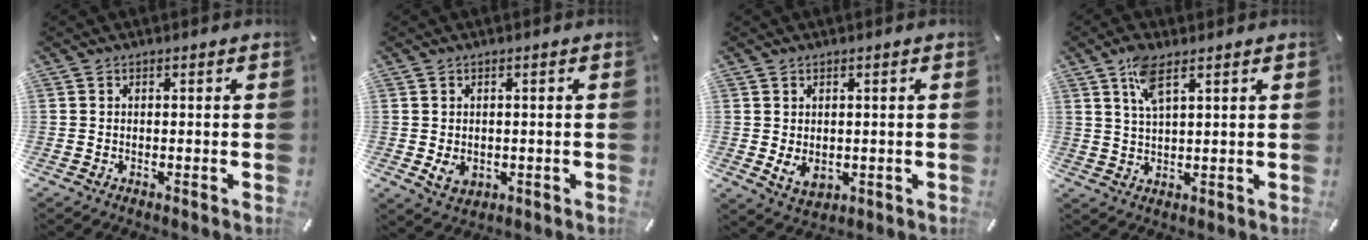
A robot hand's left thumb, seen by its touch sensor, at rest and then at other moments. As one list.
[{"total": 3.5, "force": [-0.1, 3.0, 1.8], "torque": [-0.030, -0.008, -0.005]}, {"total": 4.2, "force": [0.4, 3.3, 2.6], "torque": [-0.044, -0.007, 0.006]}, {"total": 6.5, "force": [3.8, 2.0, 4.9], "torque": [-0.108, 0.003, 0.068]}]